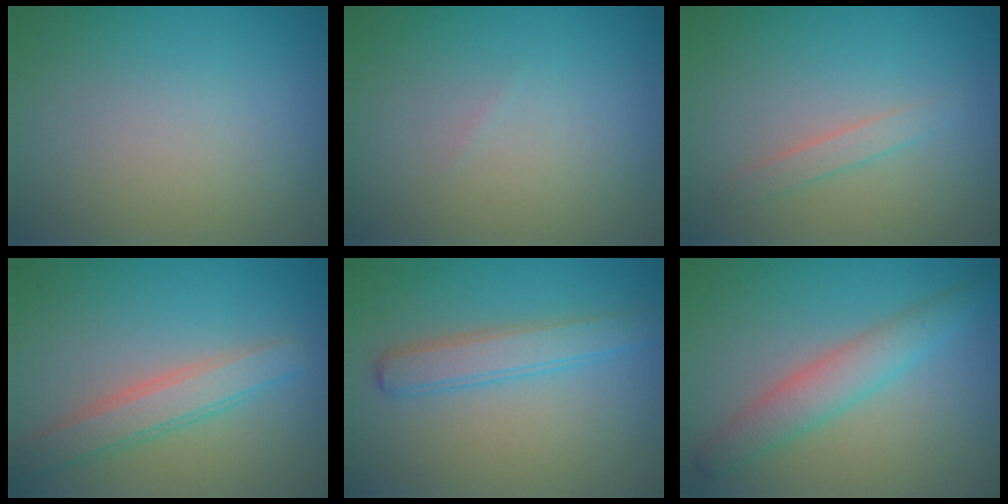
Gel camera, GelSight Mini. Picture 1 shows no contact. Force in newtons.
{"total": 0.0}
{"total": 1.3, "press": 1.3, "slide": 0.0}
{"total": 3.3, "press": 3.3, "slide": 0.2}
{"total": 2.9, "press": 2.9, "slide": 0.1}
{"total": 3.4, "press": 3.4, "slide": 0.1}